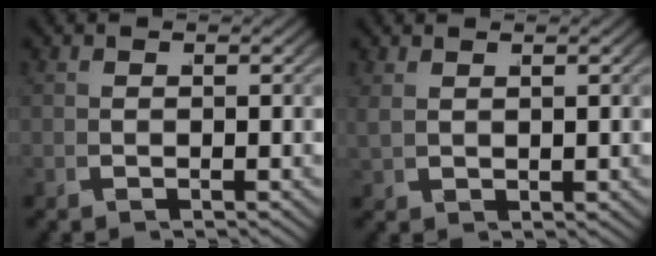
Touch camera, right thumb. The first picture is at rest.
{"total": 1.4, "force": [1.2, 0.4, 0.6], "torque": [-0.012, 0.009, 0.026]}